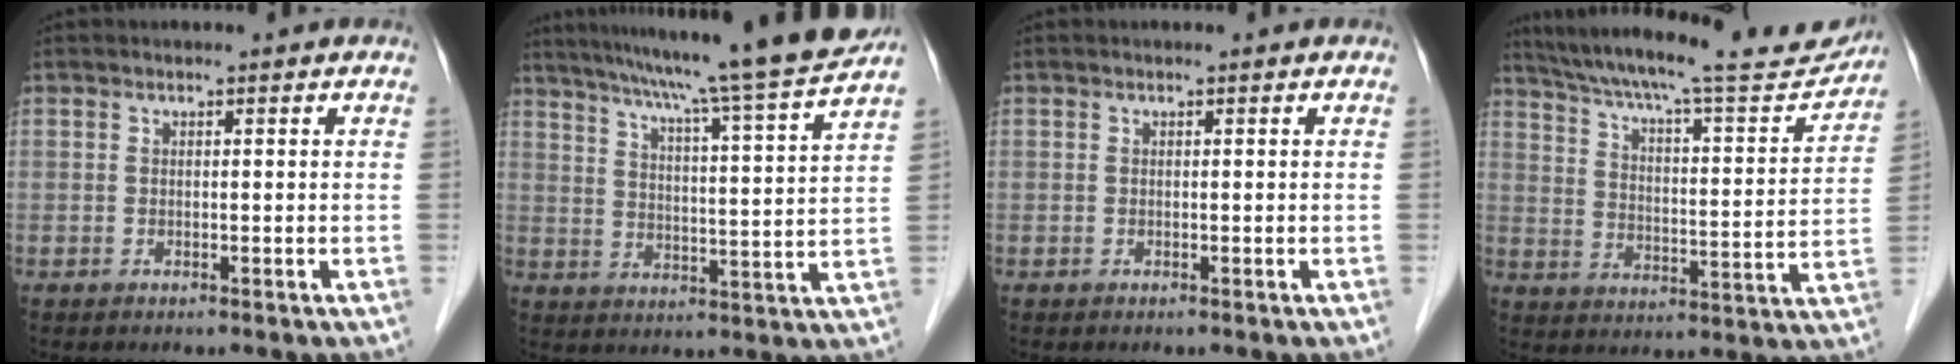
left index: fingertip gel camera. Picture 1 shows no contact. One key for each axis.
{"total": 20.6, "fx": 17.7, "fy": -1.9, "fz": 10.4, "tx": -0.170, "ty": -0.028, "tz": 0.240}
{"total": 0.0}
{"total": 23.9, "fx": 21.6, "fy": 2.8, "fz": 10.0, "tx": -0.167, "ty": -0.022, "tz": 0.294}